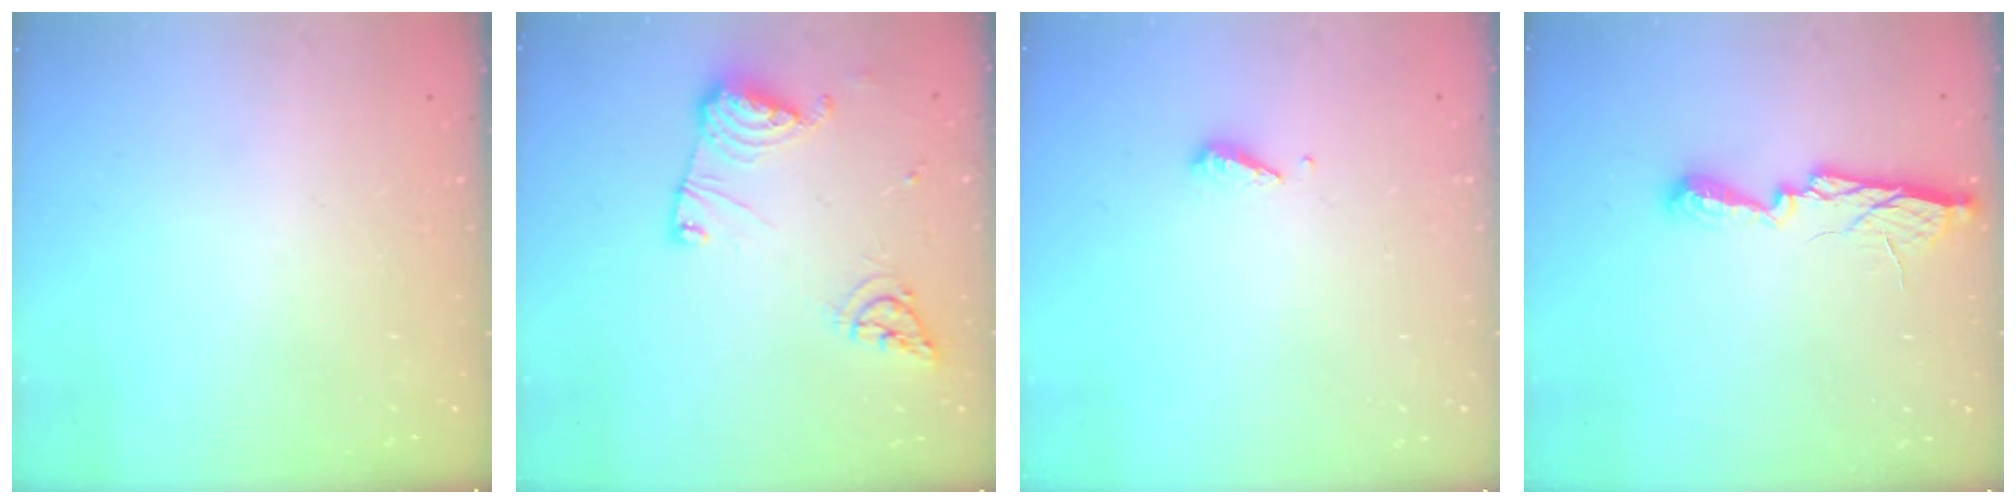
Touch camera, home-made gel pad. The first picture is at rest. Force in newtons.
{"total": 12.6, "press": 12.5, "slide": 1.5}
{"total": 3.1, "press": 3.1, "slide": 0.2}
{"total": 9.7, "press": 9.7, "slide": 0.9}